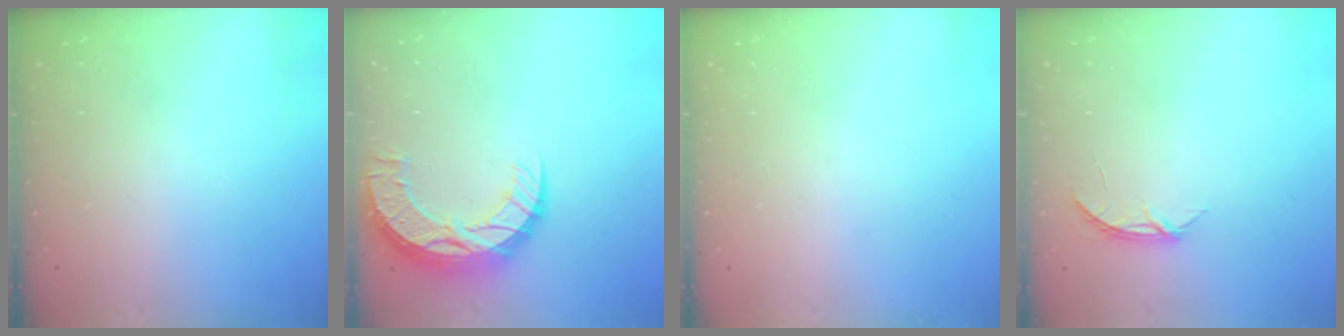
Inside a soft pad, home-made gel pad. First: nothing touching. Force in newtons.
{"total": 13.3, "press": 13.3, "slide": 0.9}
{"total": 0.0}
{"total": 4.0, "press": 4.0, "slide": 0.4}